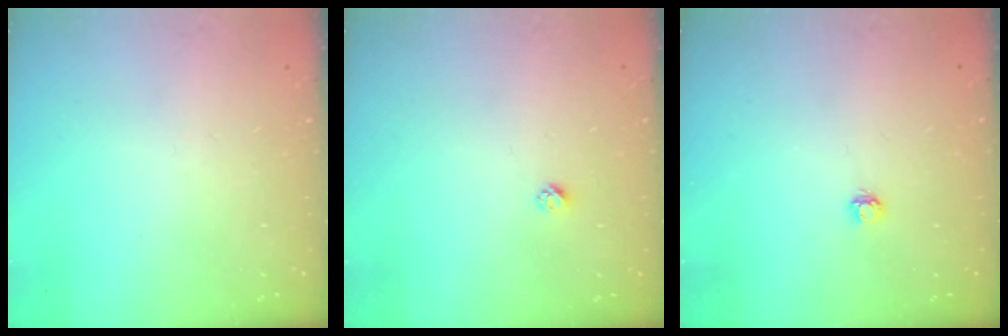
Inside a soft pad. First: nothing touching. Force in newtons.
{"total": 2.3, "press": 2.3, "slide": 0.2}
{"total": 3.2, "press": 3.2, "slide": 0.3}